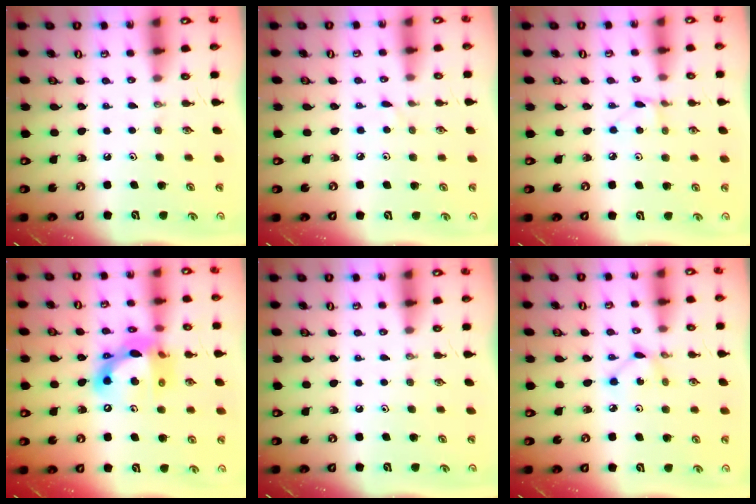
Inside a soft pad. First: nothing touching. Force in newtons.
{"total": 2.6, "press": 2.6, "slide": 0.3}
{"total": 2.6, "press": 2.6, "slide": 0.4}
{"total": 15.1, "press": 15.1, "slide": 0.7}
{"total": 0.0}
{"total": 2.1, "press": 2.1, "slide": 0.1}